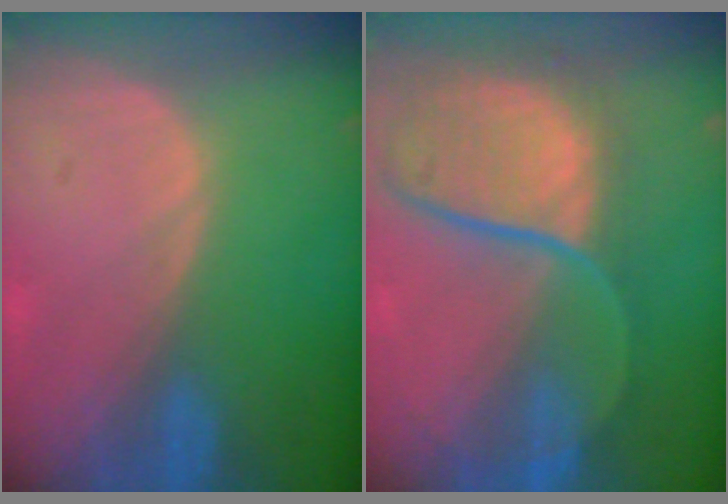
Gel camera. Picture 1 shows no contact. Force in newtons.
{"total": 12.2, "press": 9.9, "slide": 7.0}